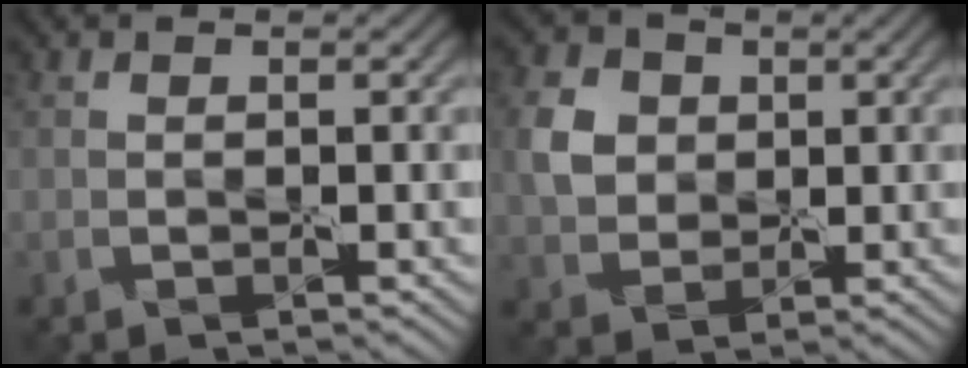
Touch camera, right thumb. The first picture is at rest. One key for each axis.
{"total": 4.2, "fx": 1.4, "fy": 3.7, "fz": 1.5, "tx": -0.038, "ty": 0.010, "tz": 0.020}